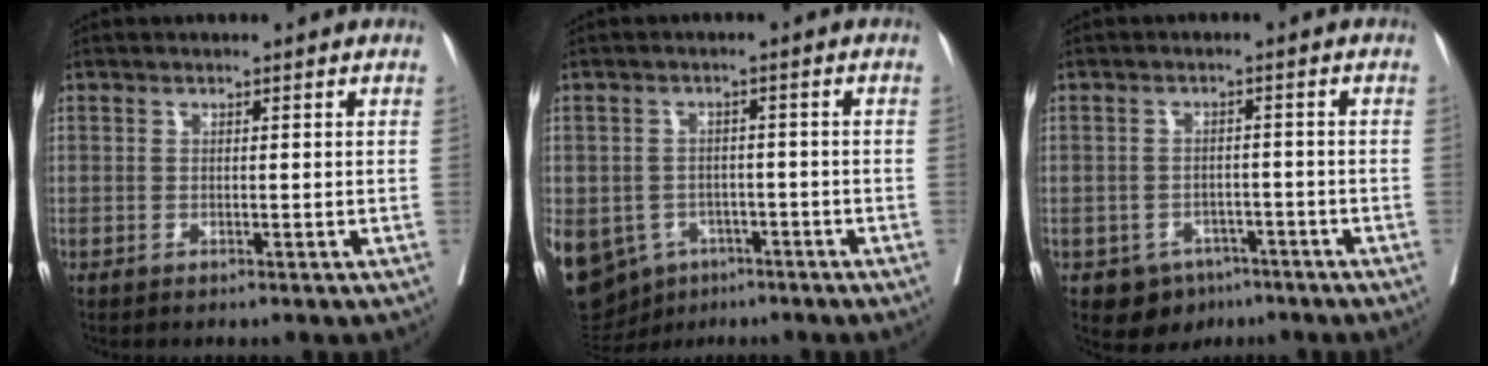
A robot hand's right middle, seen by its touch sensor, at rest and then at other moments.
{"total": 19.9, "force": [-8.8, 15.9, 8.1], "torque": [-0.259, -0.004, -0.118]}
{"total": 5.3, "force": [-3.5, 3.8, 1.4], "torque": [-0.009, 0.008, -0.044]}